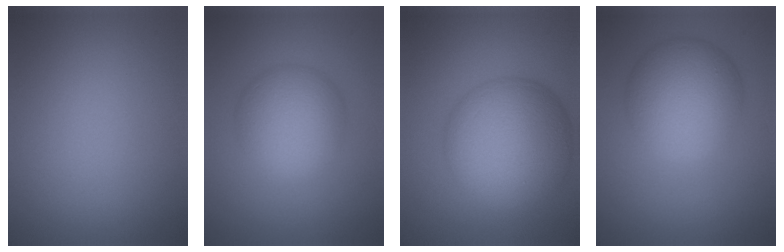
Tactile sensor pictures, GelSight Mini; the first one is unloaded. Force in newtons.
{"total": 6.3, "press": 6.3, "slide": 0.1}
{"total": 11.7, "press": 11.7, "slide": 0.1}
{"total": 8.2, "press": 8.2, "slide": 0.4}